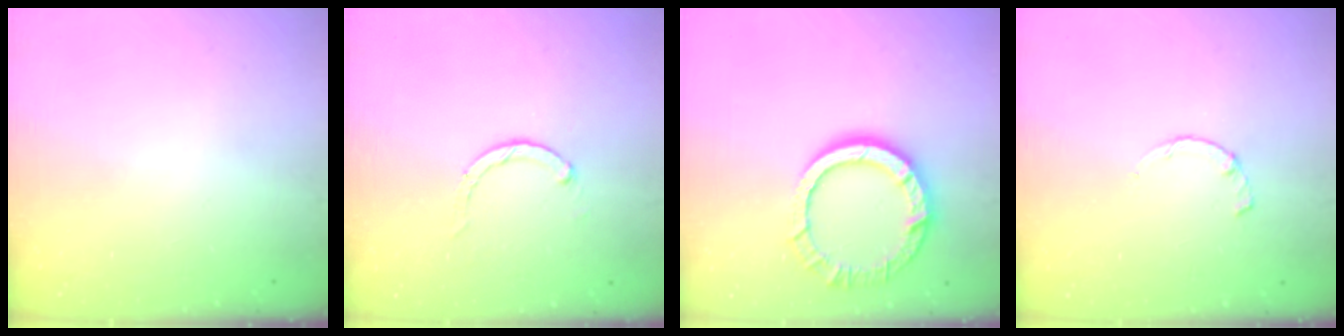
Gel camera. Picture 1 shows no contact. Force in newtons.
{"total": 2.8, "press": 2.8, "slide": 0.5}
{"total": 12.7, "press": 12.6, "slide": 0.9}
{"total": 1.7, "press": 1.7, "slide": 0.3}